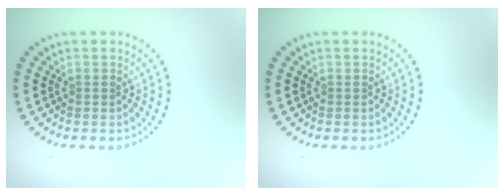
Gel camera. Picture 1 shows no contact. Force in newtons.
{"total": 0.0}